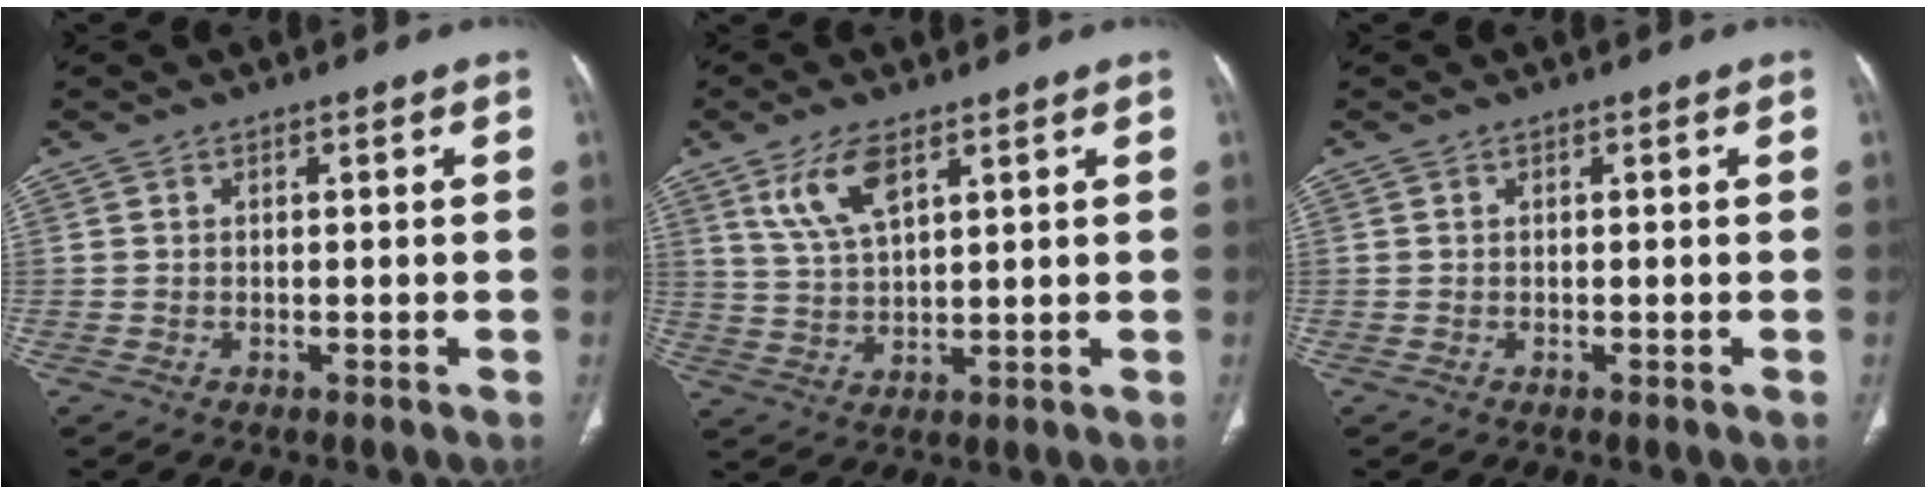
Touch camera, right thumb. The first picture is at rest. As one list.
[{"total": 7.9, "force": [4.3, 3.1, 5.9], "torque": [-0.113, -0.017, 0.093]}, {"total": 0.0}]